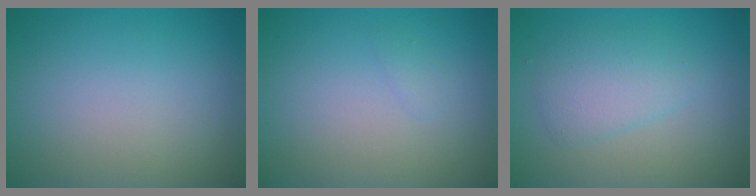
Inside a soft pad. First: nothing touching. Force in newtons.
{"total": 0.6, "press": 0.6, "slide": 0.0}
{"total": 2.6, "press": 2.6, "slide": 0.1}